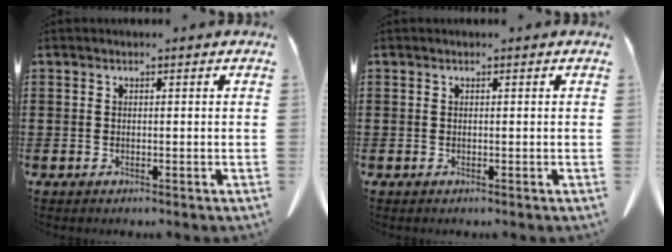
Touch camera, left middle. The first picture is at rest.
{"total": 0.0}